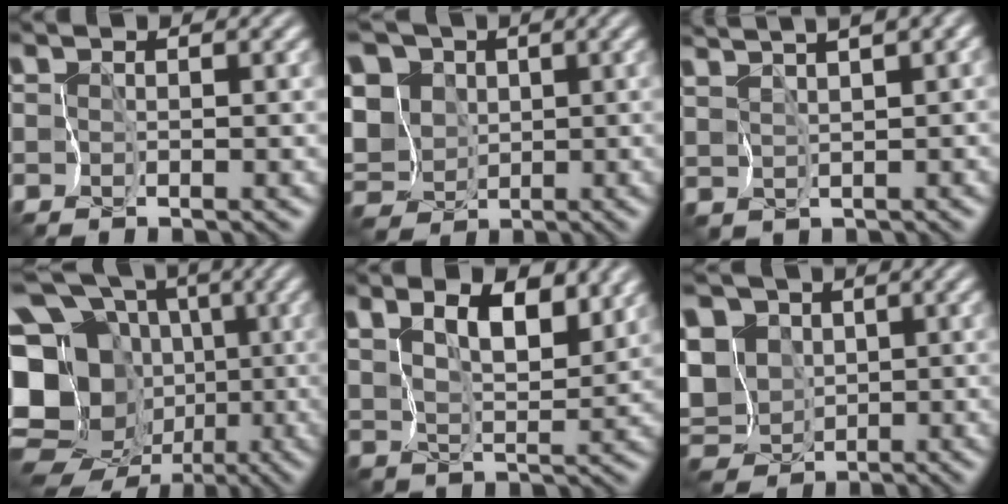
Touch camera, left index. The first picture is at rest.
{"total": 11.2, "force": [0.2, 9.5, 6.0], "torque": [-0.124, 0.027, -0.026]}
{"total": 6.3, "force": [4.4, 1.6, 4.3], "torque": [-0.093, 0.018, 0.082]}
{"total": 18.2, "force": [-2.1, 15.5, 9.5], "torque": [-0.191, 0.021, -0.067]}
{"total": 4.3, "force": [2.6, 1.6, 2.9], "torque": [-0.072, -0.006, 0.044]}
{"total": 10.2, "force": [-0.9, 8.5, 5.7], "torque": [-0.095, 0.021, -0.046]}